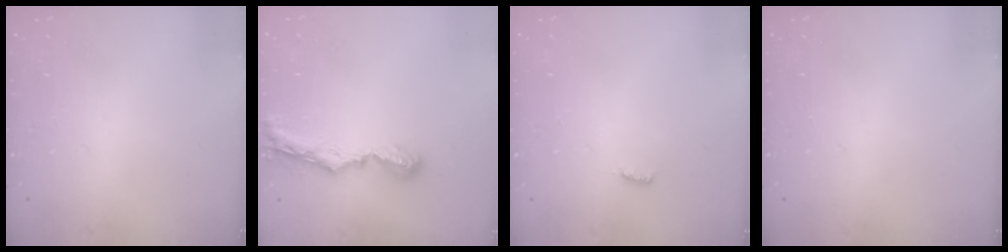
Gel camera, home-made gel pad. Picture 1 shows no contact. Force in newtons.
{"total": 8.7, "press": 8.7, "slide": 0.7}
{"total": 3.1, "press": 2.7, "slide": 1.5}
{"total": 0.0}